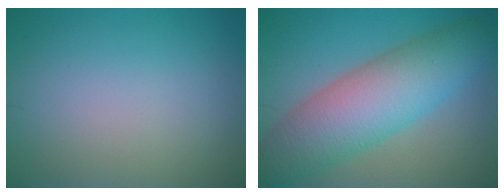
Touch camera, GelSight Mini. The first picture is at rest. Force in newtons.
{"total": 9.2, "press": 9.2, "slide": 0.4}